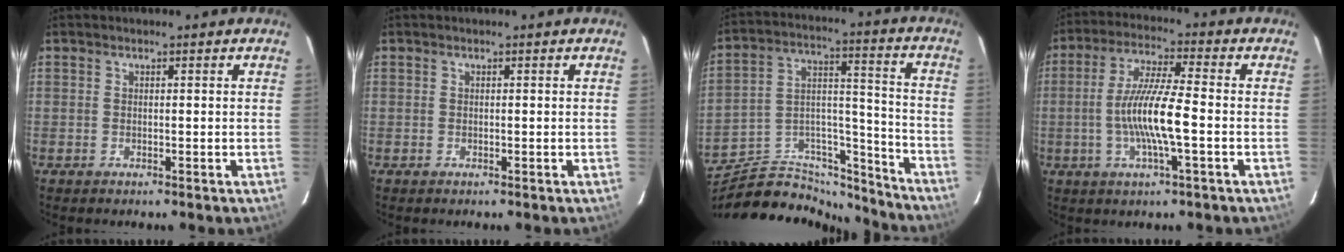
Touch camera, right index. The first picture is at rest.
{"total": 0.0}
{"total": 20.0, "force": [-17.2, 7.6, 6.6], "torque": [-0.115, 0.055, -0.257]}
{"total": 10.8, "force": [-2.1, 0.6, 10.6], "torque": [-0.208, -0.001, -0.042]}